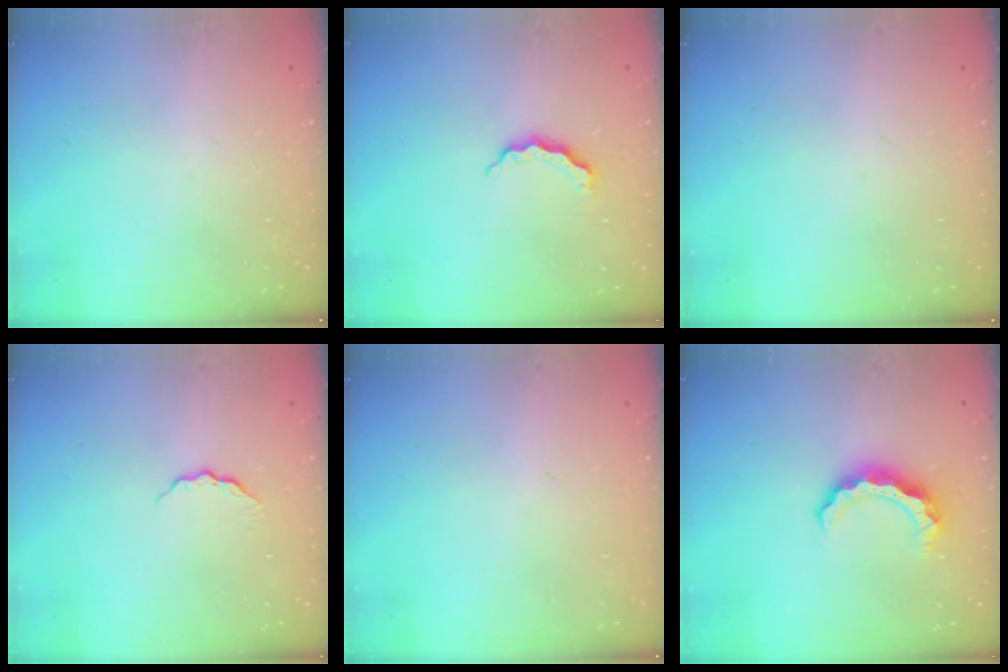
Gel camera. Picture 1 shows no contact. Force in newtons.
{"total": 4.8, "press": 4.8, "slide": 0.3}
{"total": 0.0}
{"total": 5.1, "press": 5.1, "slide": 0.5}
{"total": 1.4, "press": 1.4, "slide": 0.1}
{"total": 8.1, "press": 8.1, "slide": 0.8}